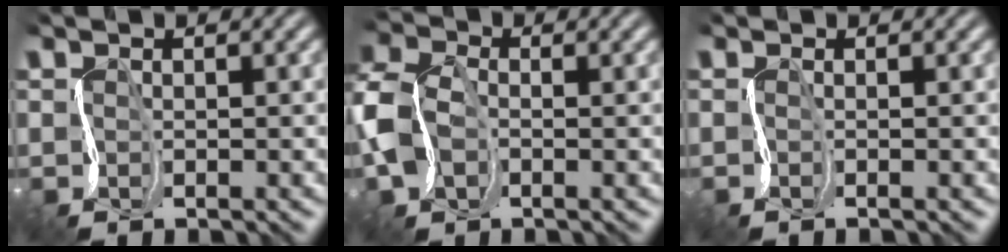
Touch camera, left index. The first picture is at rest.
{"total": 5.3, "force": [-0.8, 3.9, 3.5], "torque": [-0.115, 0.000, -0.029]}
{"total": 1.0, "force": [0.0, 0.5, 0.9], "torque": [-0.003, -0.004, -0.002]}